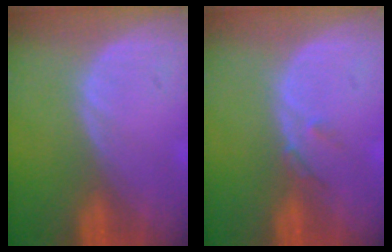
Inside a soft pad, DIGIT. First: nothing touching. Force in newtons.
{"total": 1.5, "press": 1.3, "slide": 0.7}